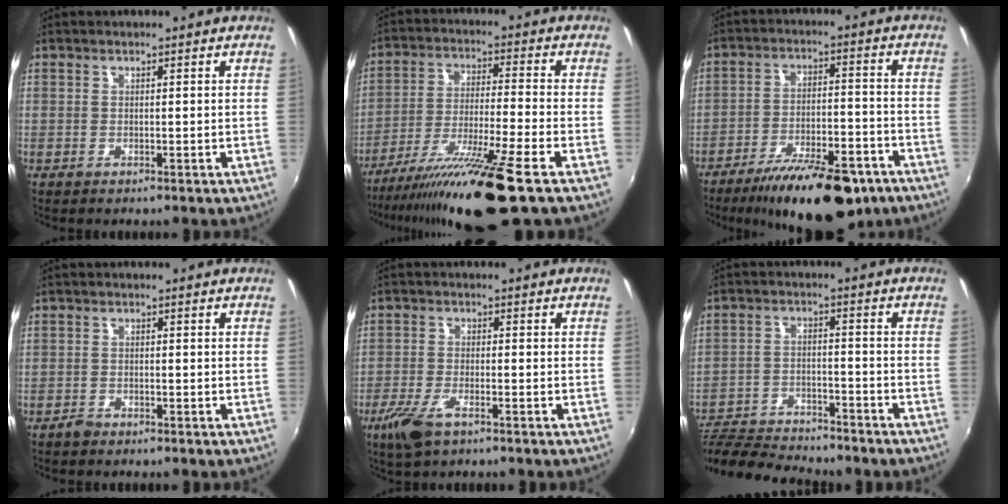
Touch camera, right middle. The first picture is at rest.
{"total": 15.4, "force": [-11.4, -1.1, 10.3], "torque": [-0.206, -0.028, -0.196]}
{"total": 19.0, "force": [-13.8, 6.2, 11.5], "torque": [-0.196, -0.020, -0.199]}
{"total": 1.5, "force": [-1.4, 0.6, 0.3], "torque": [-0.008, -0.001, -0.026]}
{"total": 6.4, "force": [-4.0, 2.1, 4.4], "torque": [-0.111, -0.015, -0.078]}
{"total": 18.4, "force": [-16.0, 4.6, 7.8], "torque": [-0.175, -0.024, -0.255]}